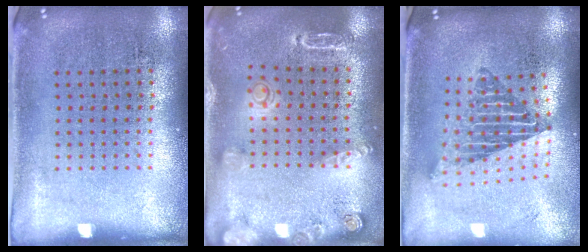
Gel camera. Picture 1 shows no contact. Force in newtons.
{"total": 1.8, "press": 1.8, "slide": 0.1}
{"total": 2.0, "press": 1.6, "slide": 1.3}